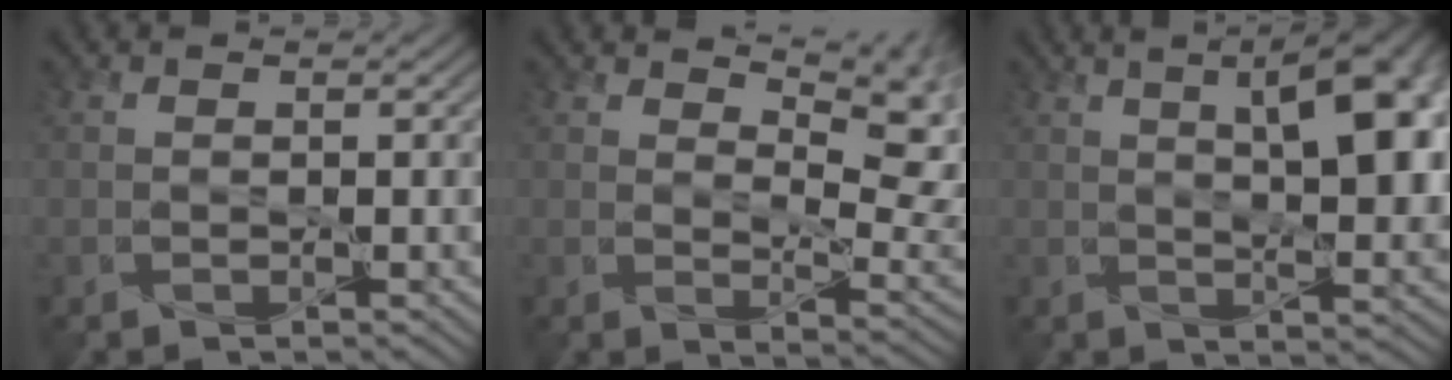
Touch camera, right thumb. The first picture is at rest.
{"total": 12.0, "force": [6.9, 5.0, 8.4], "torque": [-0.125, 0.001, 0.100]}
{"total": 12.5, "force": [3.3, 4.2, 11.3], "torque": [-0.141, 0.022, 0.037]}